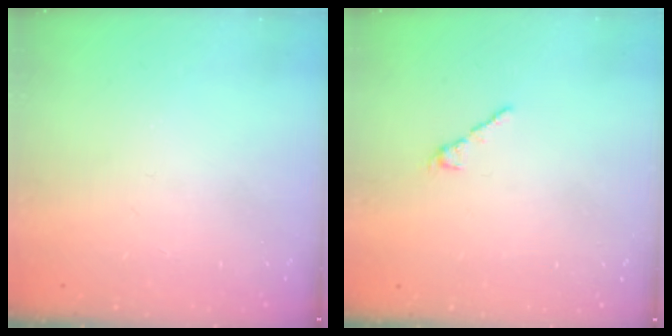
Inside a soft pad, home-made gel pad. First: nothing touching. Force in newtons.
{"total": 2.2, "press": 2.2, "slide": 0.4}